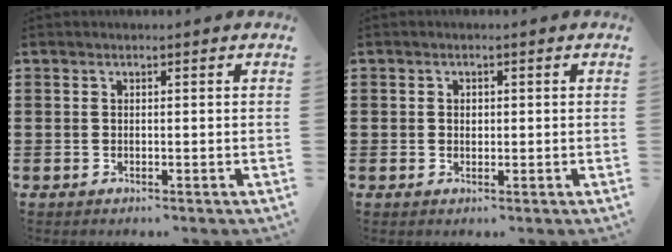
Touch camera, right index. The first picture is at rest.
{"total": 0.9, "force": [0.3, 0.7, 0.5], "torque": [-0.012, 0.005, 0.005]}